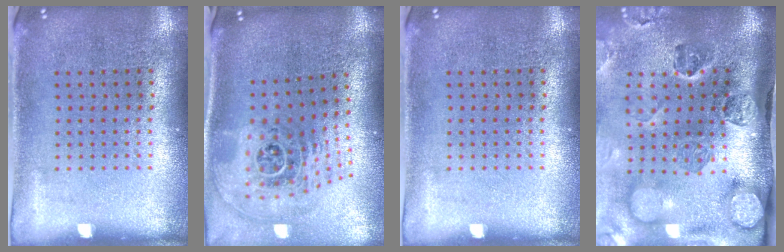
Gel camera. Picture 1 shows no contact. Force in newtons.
{"total": 2.7, "press": 1.8, "slide": 2.0}
{"total": 0.0}
{"total": 5.1, "press": 3.7, "slide": 3.6}